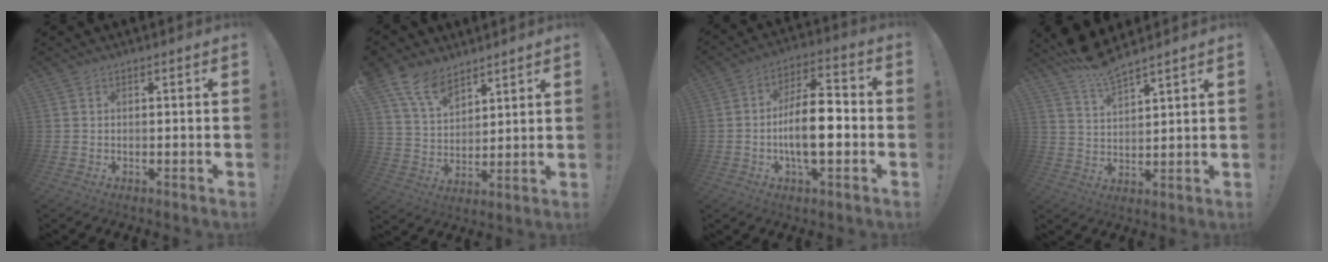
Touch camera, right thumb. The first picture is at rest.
{"total": 12.0, "force": [8.9, 6.4, 5.0], "torque": [-0.102, -0.051, 0.173]}
{"total": 14.1, "force": [-2.8, 5.7, 12.6], "torque": [-0.209, 0.008, -0.055]}
{"total": 7.9, "force": [7.1, 1.1, 3.3], "torque": [-0.068, -0.041, 0.129]}